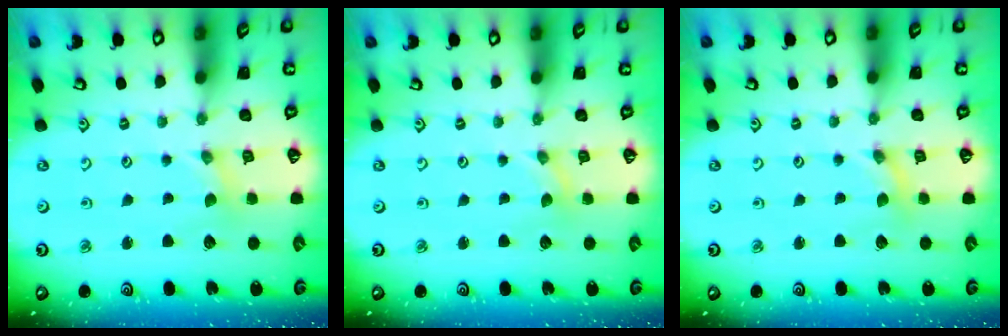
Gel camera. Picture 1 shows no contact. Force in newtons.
{"total": 0.0}
{"total": 0.0}